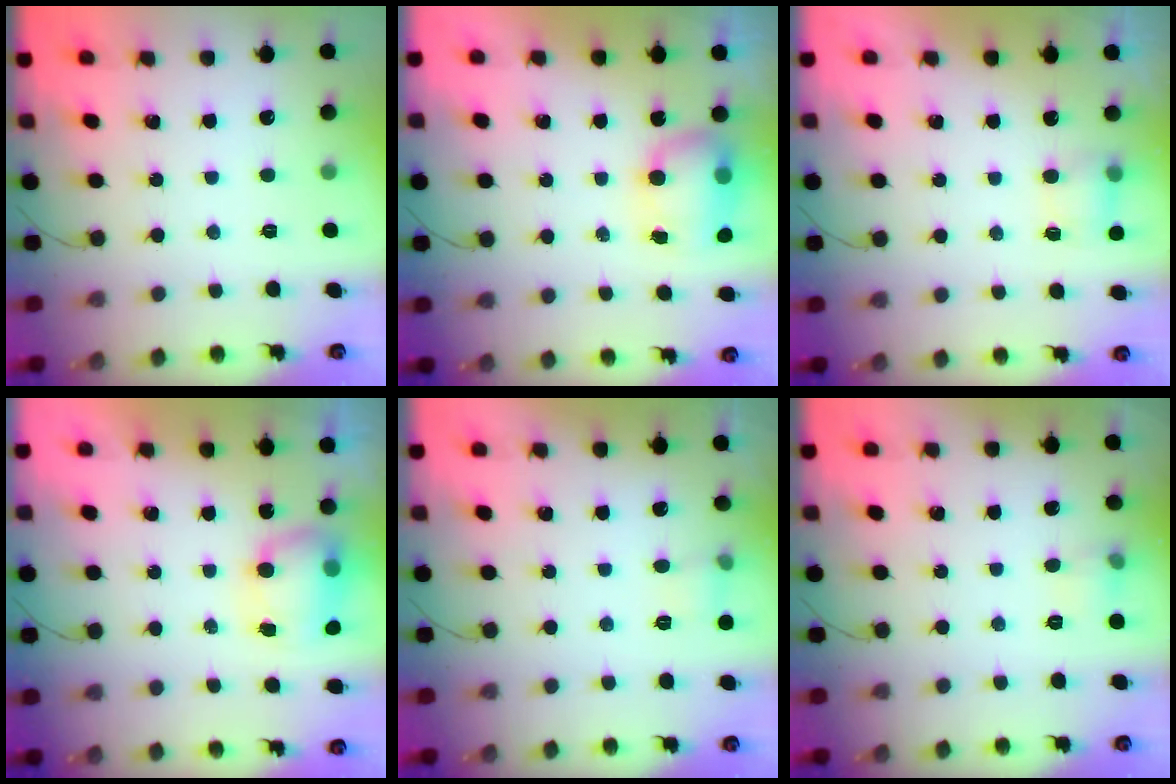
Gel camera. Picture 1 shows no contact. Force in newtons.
{"total": 7.4, "press": 7.3, "slide": 1.1}
{"total": 5.0, "press": 4.8, "slide": 1.0}
{"total": 7.8, "press": 7.7, "slide": 0.9}
{"total": 5.5, "press": 5.2, "slide": 1.6}
{"total": 4.9, "press": 4.8, "slide": 1.1}